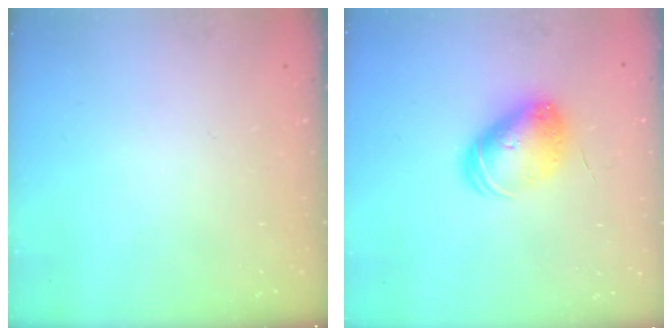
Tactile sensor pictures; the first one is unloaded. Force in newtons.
{"total": 9.4, "press": 9.4, "slide": 0.5}